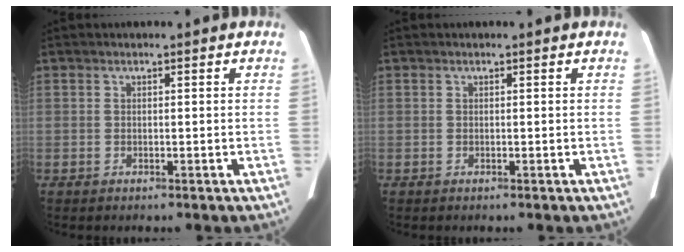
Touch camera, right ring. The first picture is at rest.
{"total": 0.0}